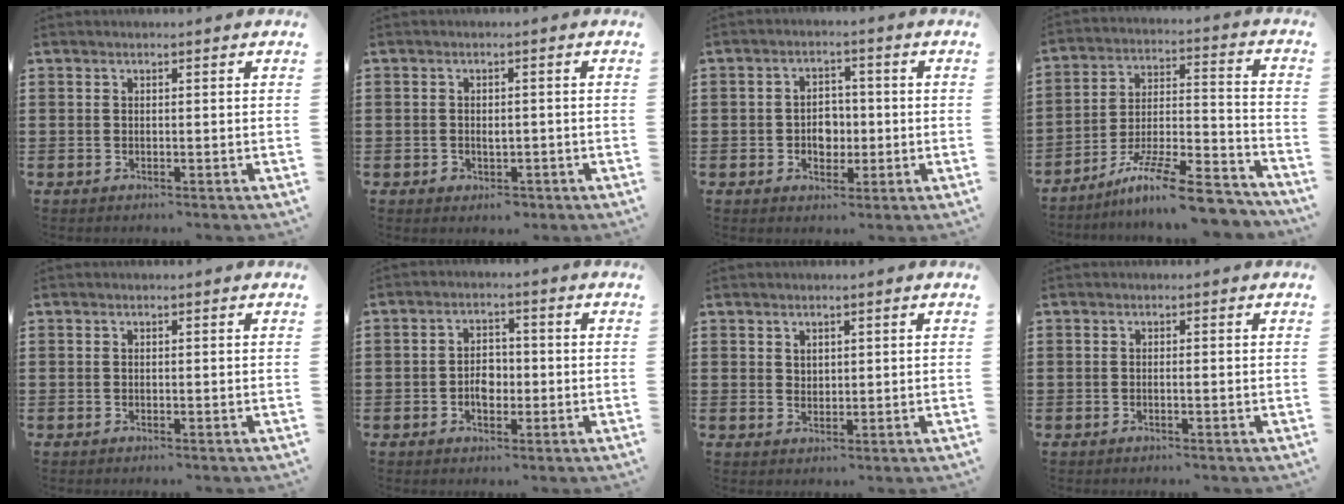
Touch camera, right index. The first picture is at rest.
{"total": 1.8, "force": [-0.9, 1.2, 0.9], "torque": [-0.021, 0.001, -0.019]}
{"total": 3.9, "force": [-0.8, 3.0, 2.4], "torque": [-0.034, 0.000, -0.021]}
{"total": 12.2, "force": [-10.0, 1.2, 6.8], "torque": [-0.101, 0.027, -0.187]}
{"total": 0.0}
{"total": 3.6, "force": [-0.9, 2.4, 2.5], "torque": [-0.041, 0.001, -0.018]}
{"total": 1.6, "force": [1.2, 0.9, 0.3], "torque": [-0.006, 0.002, 0.024]}
{"total": 0.6, "force": [-0.5, -0.1, 0.4], "torque": [-0.007, -0.002, -0.009]}